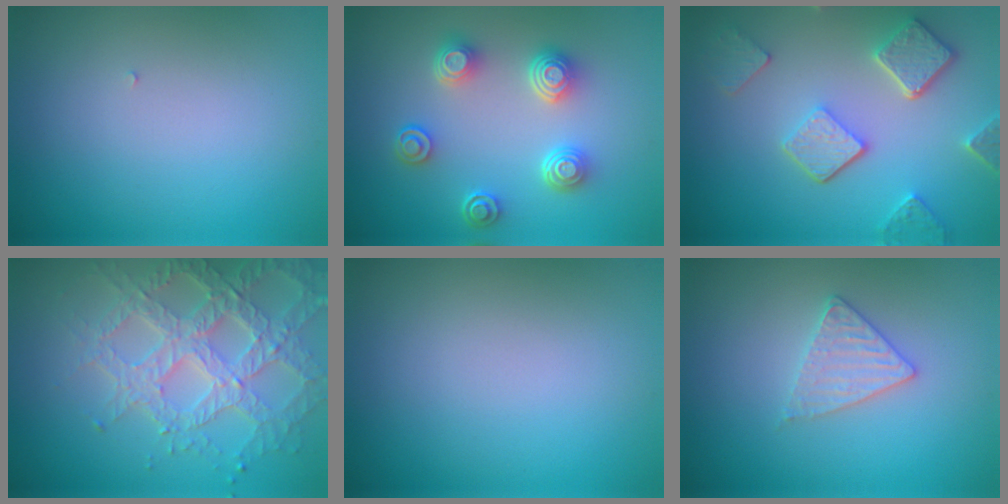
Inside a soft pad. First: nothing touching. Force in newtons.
{"total": 4.2, "press": 3.4, "slide": 2.5}
{"total": 5.1, "press": 3.9, "slide": 3.3}
{"total": 5.9, "press": 4.8, "slide": 3.4}
{"total": 0.0}
{"total": 2.1, "press": 2.1, "slide": 0.3}